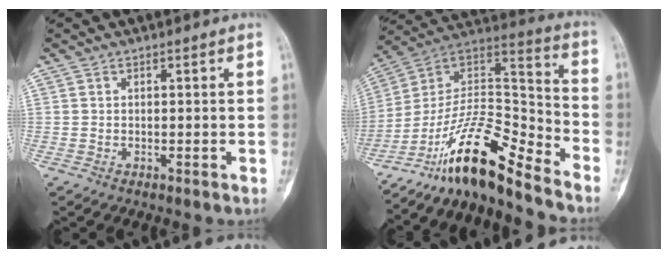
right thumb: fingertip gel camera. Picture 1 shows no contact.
{"total": 18.6, "force": [-14.3, 4.1, 11.2], "torque": [-0.177, 0.119, -0.253]}